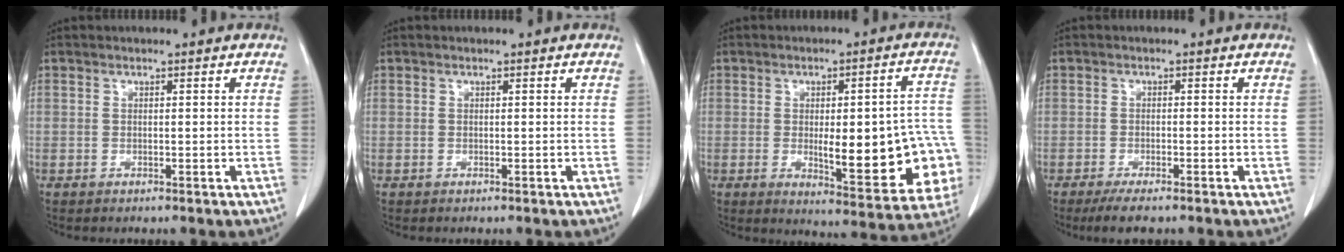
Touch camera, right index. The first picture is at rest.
{"total": 0.0}
{"total": 18.3, "force": [-3.0, 5.3, 17.2], "torque": [-0.146, 0.021, -0.013]}
{"total": 3.7, "force": [-2.6, 0.8, 2.4], "torque": [-0.042, -0.006, -0.042]}